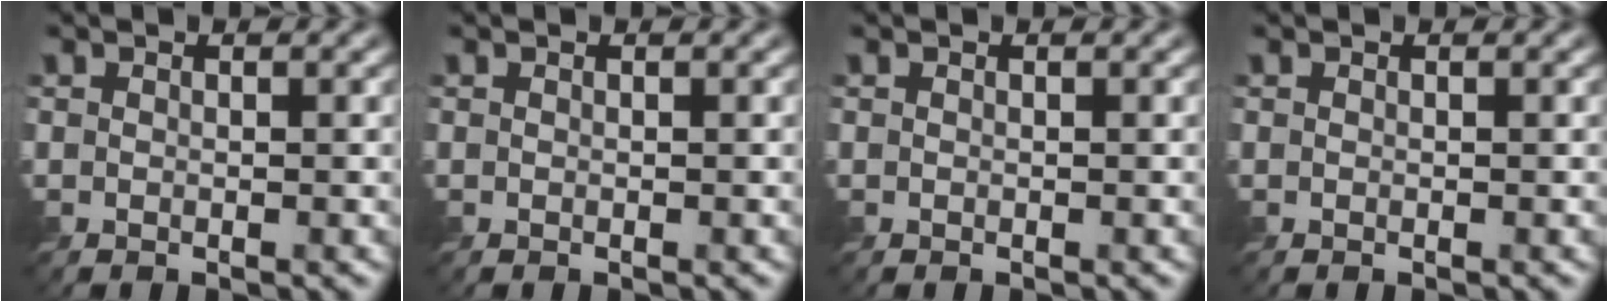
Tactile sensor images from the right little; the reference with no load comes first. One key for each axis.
{"total": 0.0}
{"total": 0.0}
{"total": 0.0}